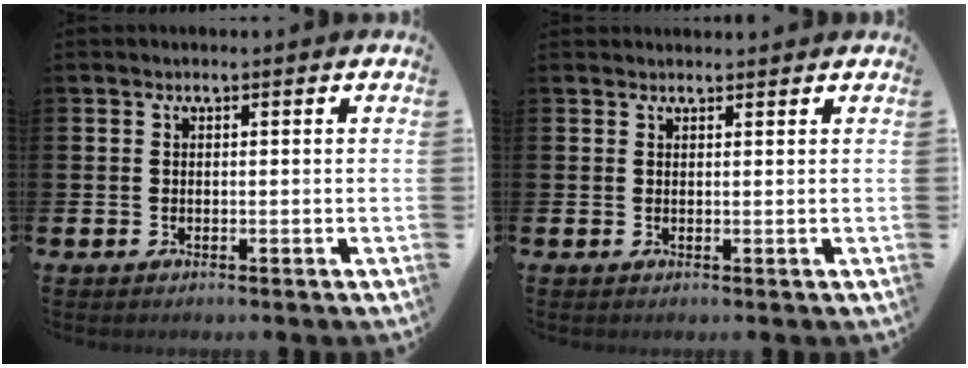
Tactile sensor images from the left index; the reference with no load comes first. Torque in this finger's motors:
{"motor_torque": [1.01, -1.13, 0.18, 0.06]}